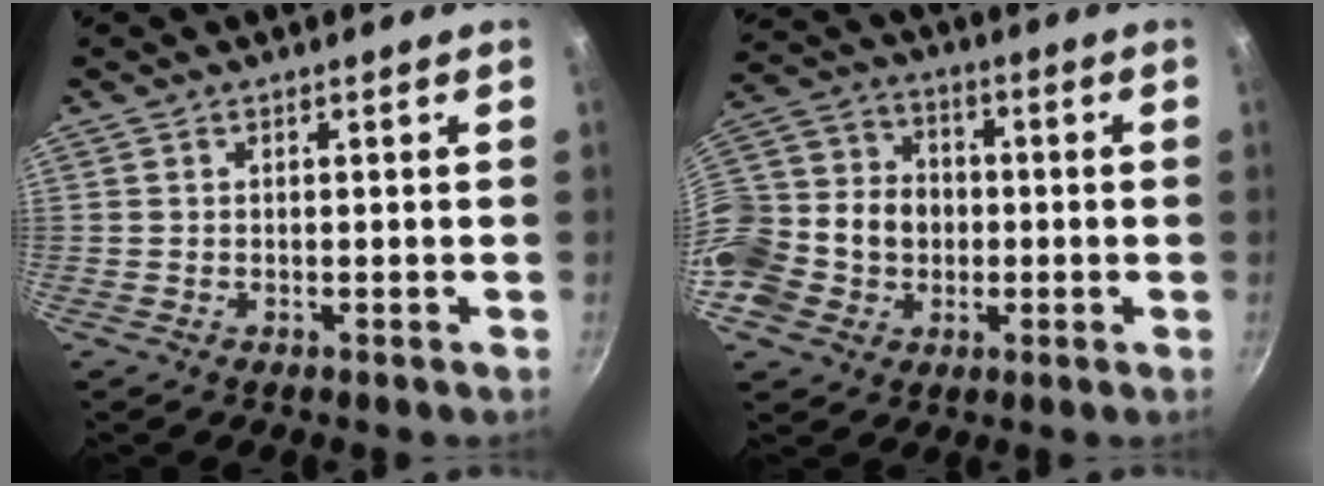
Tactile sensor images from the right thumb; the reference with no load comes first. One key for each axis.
{"total": 18.7, "fx": -3.0, "fy": 16.1, "fz": 9.0, "tx": -0.184, "ty": 0.041, "tz": -0.051}